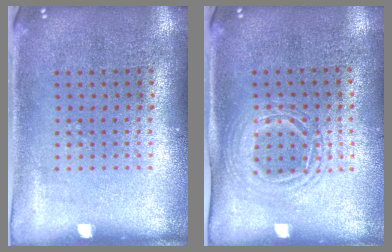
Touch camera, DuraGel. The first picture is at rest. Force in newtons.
{"total": 1.5, "press": 1.3, "slide": 0.7}